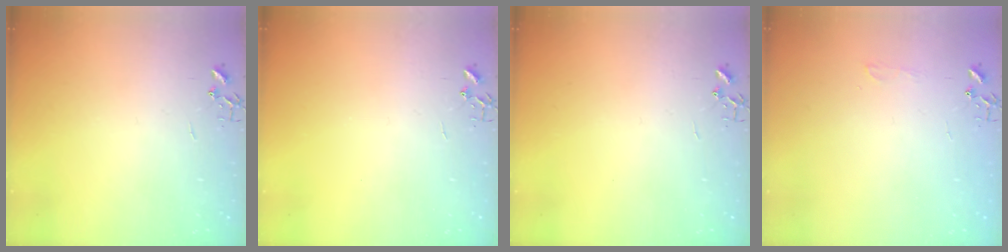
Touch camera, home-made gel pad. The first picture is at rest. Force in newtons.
{"total": 0.0}
{"total": 0.0}
{"total": 4.7, "press": 4.6, "slide": 0.7}